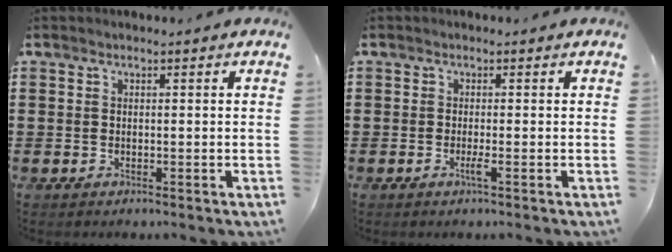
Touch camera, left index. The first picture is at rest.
{"total": 1.6, "force": [-0.6, -0.1, 1.4], "torque": [-0.032, -0.008, -0.013]}